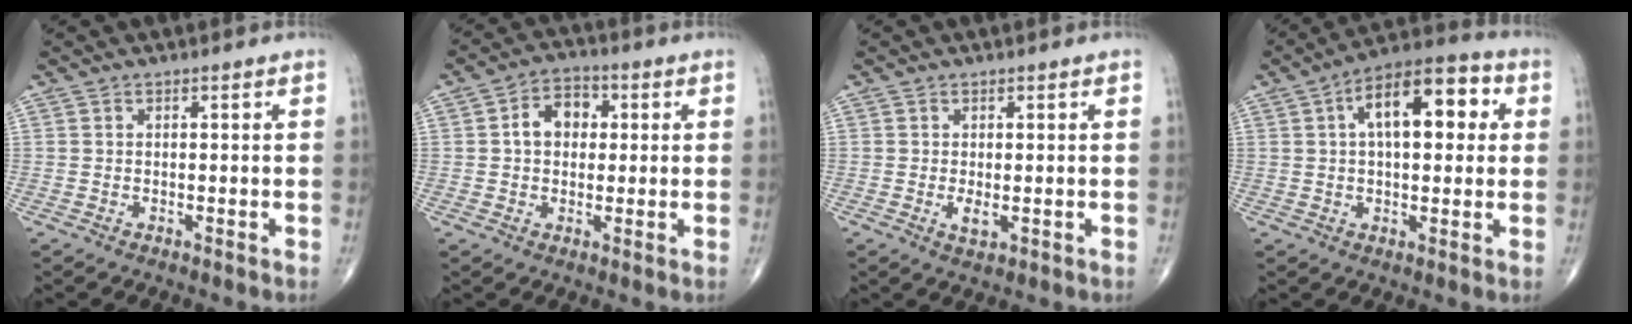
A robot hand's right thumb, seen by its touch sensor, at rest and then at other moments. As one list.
[{"total": 7.1, "force": [1.0, 5.3, 4.7], "torque": [-0.057, 0.016, 0.008]}, {"total": 2.1, "force": [-0.3, 0.9, 1.9], "torque": [-0.036, -0.006, 0.000]}, {"total": 14.9, "force": [3.7, 7.2, 12.5], "torque": [-0.166, 0.026, 0.048]}]